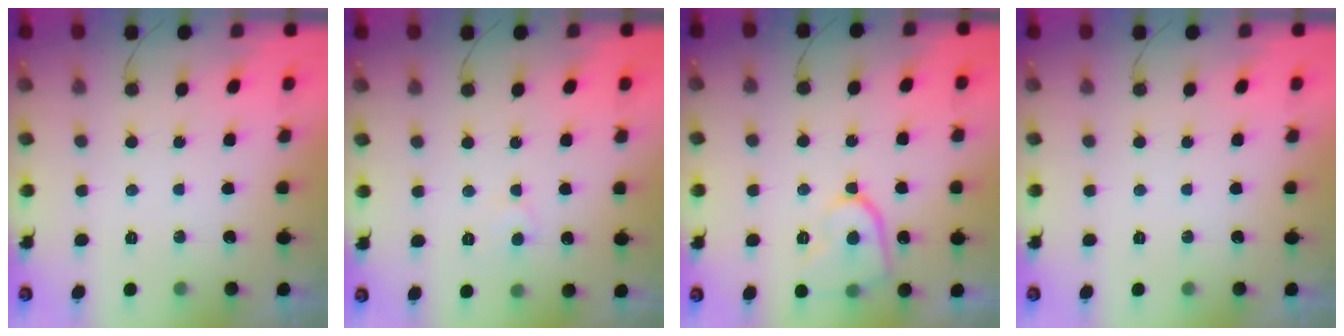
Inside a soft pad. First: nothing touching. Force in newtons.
{"total": 5.1, "press": 5.1, "slide": 0.5}
{"total": 11.4, "press": 11.3, "slide": 1.5}
{"total": 0.0}